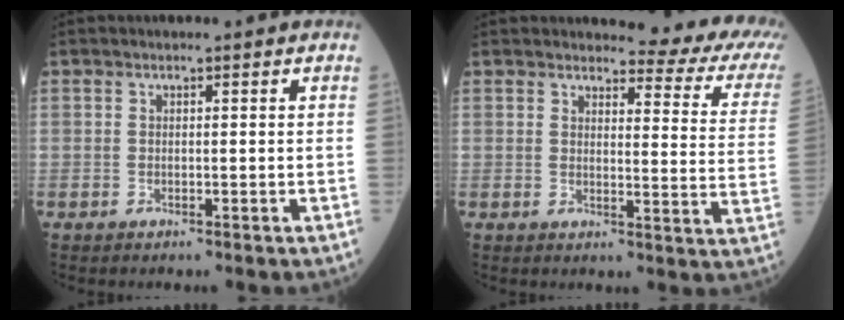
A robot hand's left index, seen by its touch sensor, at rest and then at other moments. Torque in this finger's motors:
{"motor_torque": [0.50, -0.57, 0.09, 0.02]}